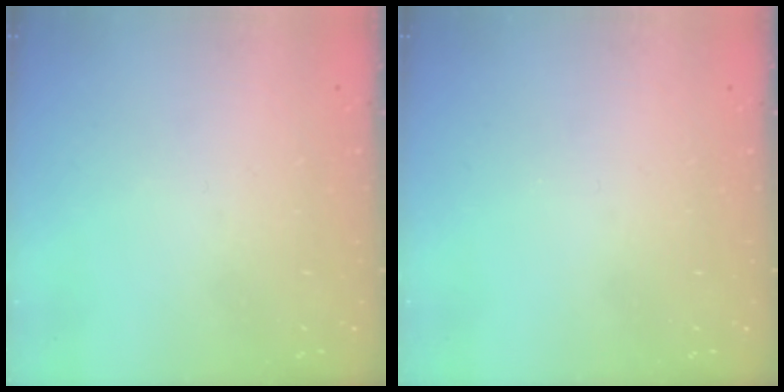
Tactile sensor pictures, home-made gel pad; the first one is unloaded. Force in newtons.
{"total": 0.0}